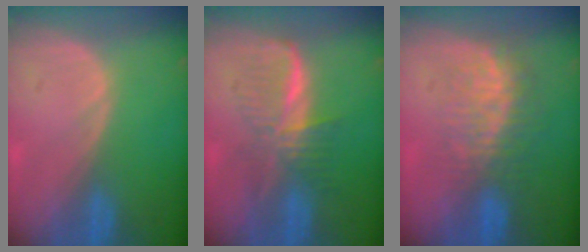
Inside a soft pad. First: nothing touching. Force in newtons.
{"total": 6.2, "press": 6.2, "slide": 0.7}
{"total": 8.1, "press": 7.4, "slide": 3.2}